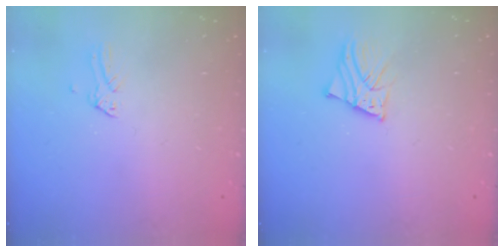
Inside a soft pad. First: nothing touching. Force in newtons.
{"total": 2.6, "press": 2.6, "slide": 0.2}